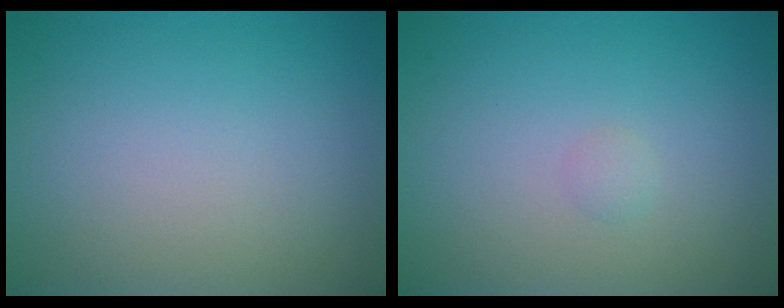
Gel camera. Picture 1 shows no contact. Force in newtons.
{"total": 0.6, "press": 0.6, "slide": 0.0}